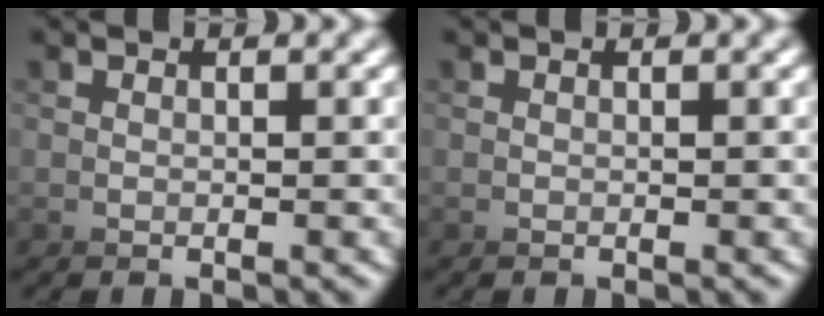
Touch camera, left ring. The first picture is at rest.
{"total": 0.0}